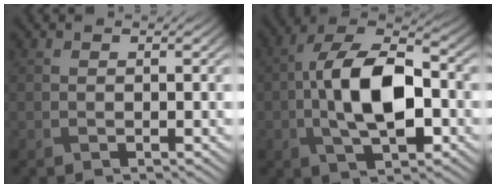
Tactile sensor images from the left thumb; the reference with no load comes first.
{"total": 12.2, "force": [-1.6, 6.1, 10.5], "torque": [-0.204, 0.005, -0.033]}